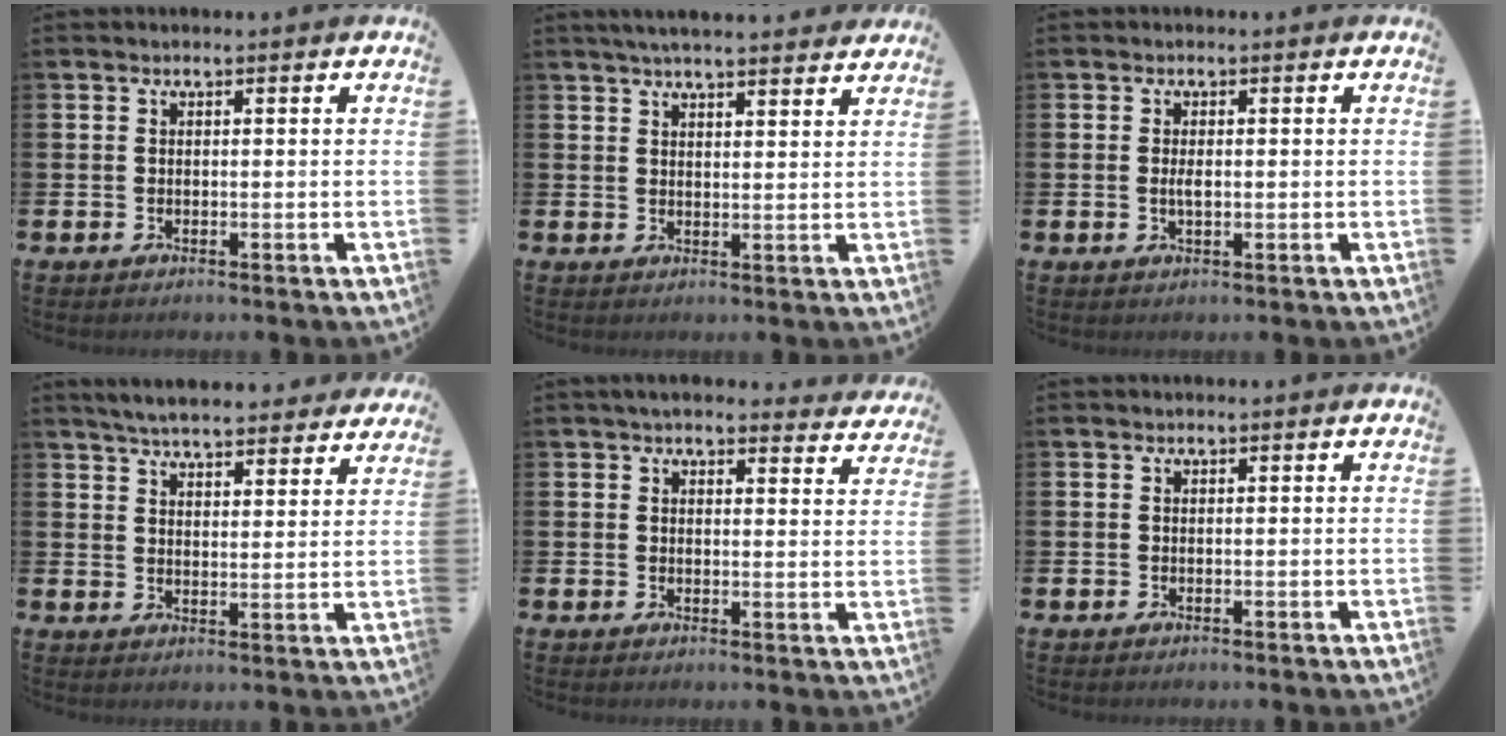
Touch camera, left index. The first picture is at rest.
{"total": 4.1, "force": [4.0, 0.1, 1.1], "torque": [-0.029, -0.013, 0.072]}
{"total": 1.6, "force": [0.0, 0.6, 1.5], "torque": [-0.026, 0.002, -0.002]}
{"total": 5.7, "force": [5.6, 0.7, 1.1], "torque": [-0.038, -0.027, 0.100]}
{"total": 4.1, "force": [3.9, 0.9, 0.8], "torque": [-0.024, -0.012, 0.072]}
{"total": 0.0}